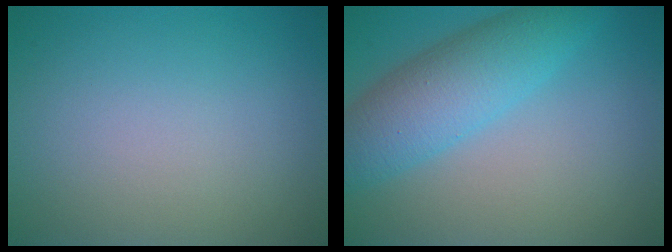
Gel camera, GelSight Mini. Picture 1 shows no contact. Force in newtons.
{"total": 6.1, "press": 6.1, "slide": 0.1}